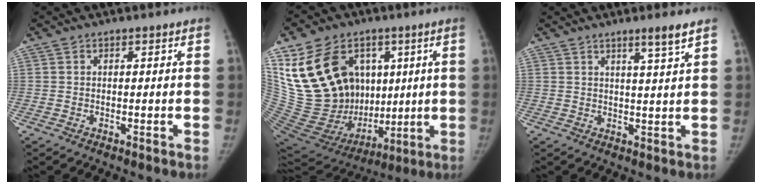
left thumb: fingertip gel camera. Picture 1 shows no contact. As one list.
[{"total": 26.9, "force": [7.1, 19.3, 17.4], "torque": [-0.309, 0.000, 0.154]}, {"total": 3.9, "force": [2.6, -0.6, 2.8], "torque": [-0.044, -0.023, 0.046]}]